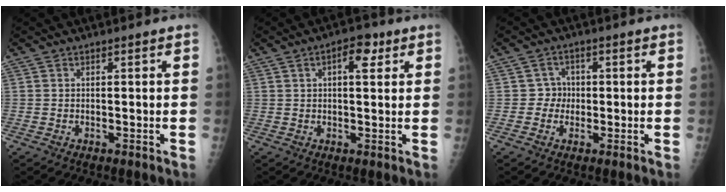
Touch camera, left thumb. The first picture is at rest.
{"total": 4.9, "force": [2.0, 2.4, 3.9], "torque": [-0.047, 0.001, 0.025]}
{"total": 2.9, "force": [-0.2, 2.9, 0.5], "torque": [0.018, 0.011, -0.011]}